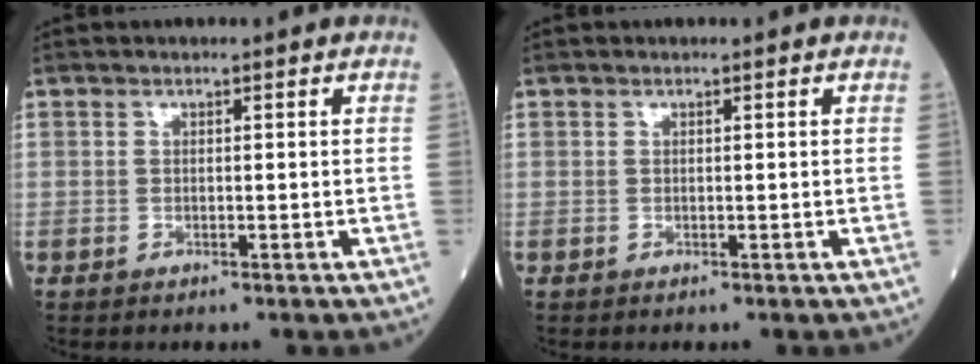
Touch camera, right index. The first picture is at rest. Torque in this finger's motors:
{"motor_torque": [0.03, -0.06, 0.04, 0.01]}